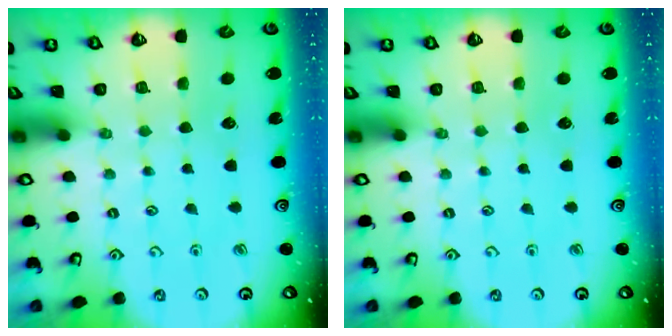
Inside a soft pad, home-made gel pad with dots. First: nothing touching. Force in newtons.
{"total": 0.0}